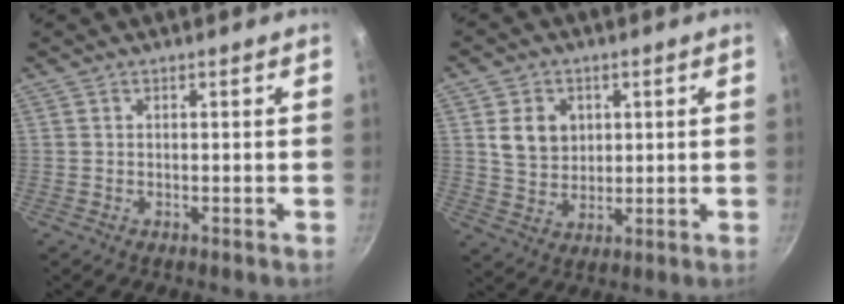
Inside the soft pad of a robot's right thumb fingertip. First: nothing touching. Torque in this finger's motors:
{"motor_torque": [-0.01, -0.17, 0.45, 0.03, -0.03]}